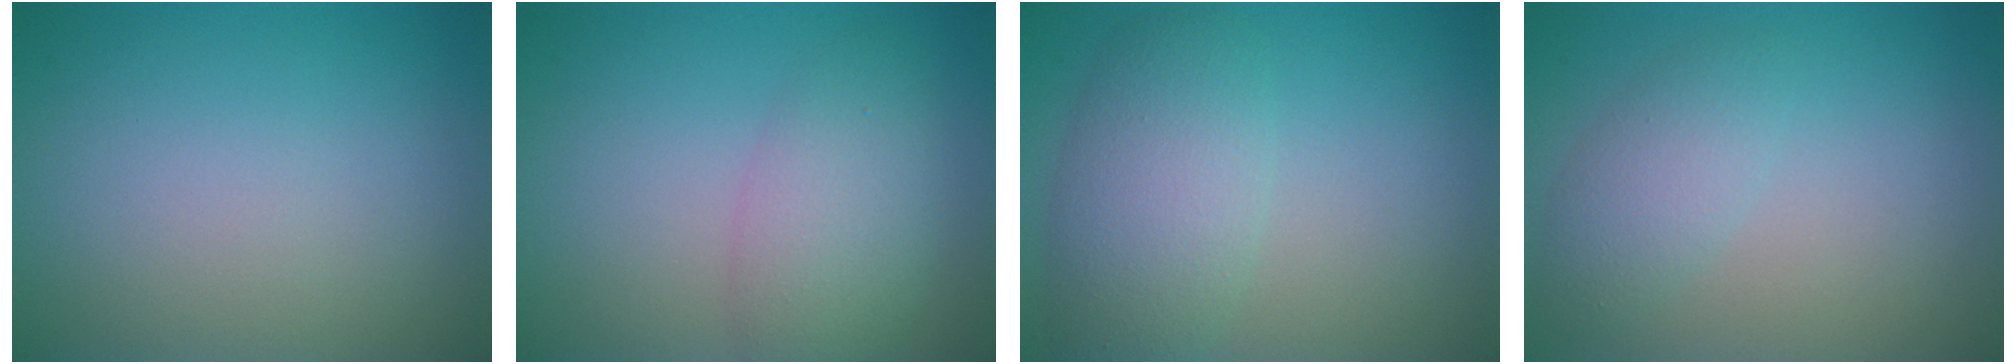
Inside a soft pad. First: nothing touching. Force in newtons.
{"total": 4.0, "press": 4.0, "slide": 0.2}
{"total": 5.0, "press": 5.0, "slide": 0.0}
{"total": 2.4, "press": 2.4, "slide": 0.2}